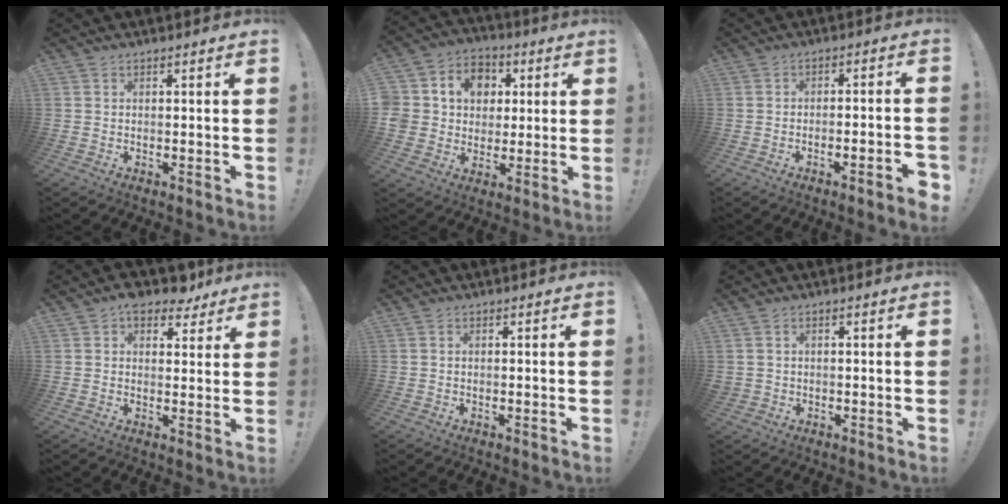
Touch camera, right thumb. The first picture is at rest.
{"total": 11.3, "force": [2.3, 10.3, 3.9], "torque": [-0.075, -0.005, 0.056]}
{"total": 4.3, "force": [-2.6, 0.2, 3.4], "torque": [-0.051, 0.006, -0.041]}
{"total": 7.6, "force": [5.5, 4.4, 2.7], "torque": [-0.028, -0.031, 0.100]}
{"total": 0.0}
{"total": 1.1, "force": [0.2, 1.0, 0.3], "torque": [-0.012, 0.005, 0.004]}